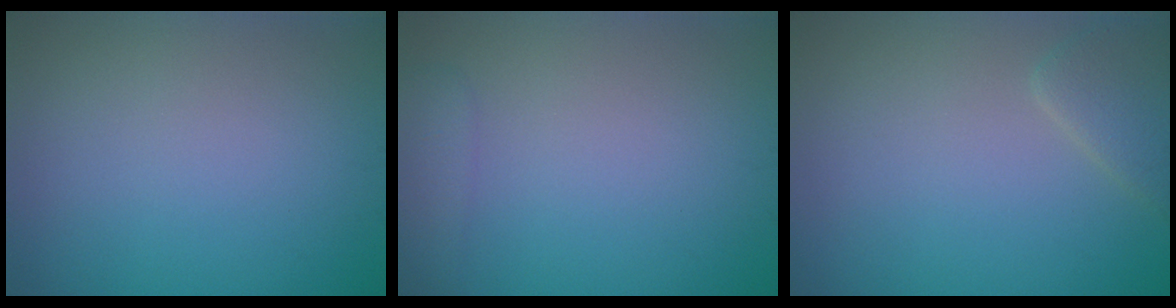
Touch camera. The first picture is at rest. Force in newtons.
{"total": 1.9, "press": 1.9, "slide": 0.1}
{"total": 2.3, "press": 2.3, "slide": 0.2}